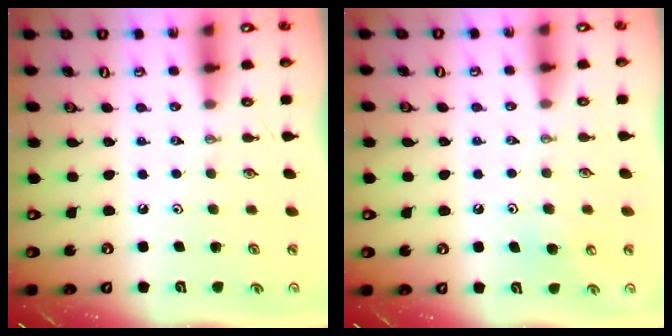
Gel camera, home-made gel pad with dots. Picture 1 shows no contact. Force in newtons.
{"total": 5.5, "press": 5.5, "slide": 0.4}